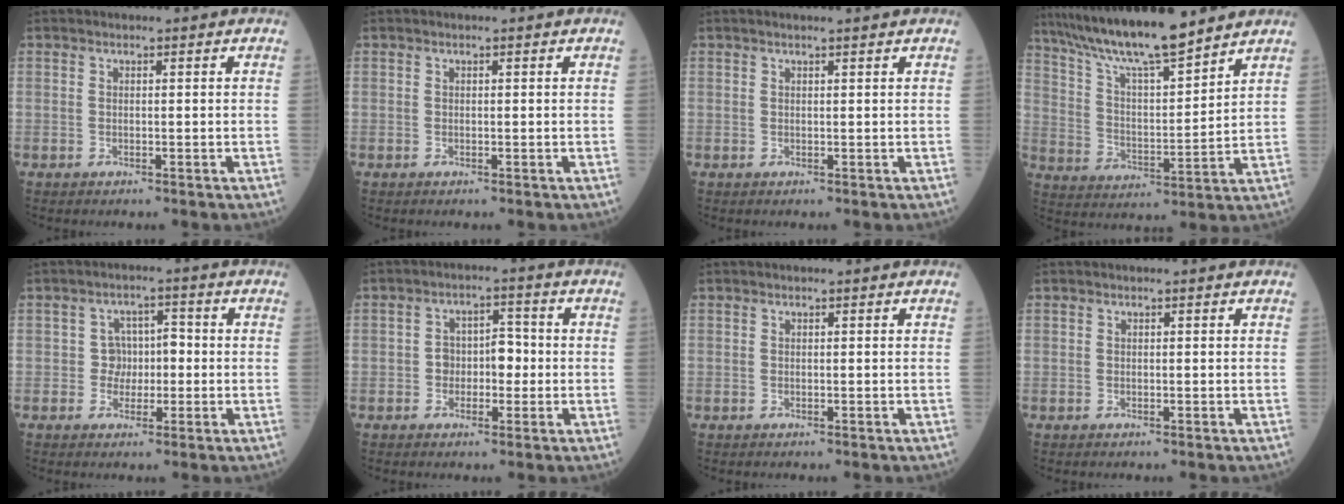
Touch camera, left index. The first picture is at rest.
{"total": 0.0}
{"total": 2.0, "force": [1.7, -0.3, 1.0], "torque": [-0.014, 0.010, 0.025]}
{"total": 15.8, "force": [13.3, 1.5, 8.4], "torque": [-0.152, 0.011, 0.240]}
{"total": 3.8, "force": [-0.6, 3.4, 1.7], "torque": [-0.017, 0.015, -0.013]}
{"total": 4.8, "force": [-0.7, 2.9, 3.8], "torque": [-0.059, 0.021, -0.012]}
{"total": 0.0}
{"total": 0.0}